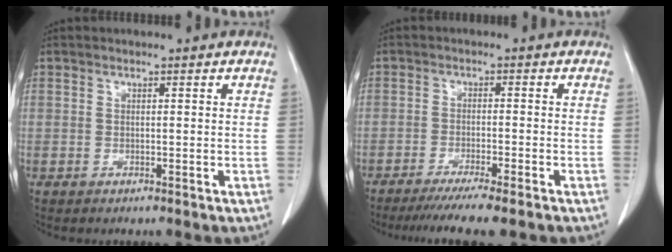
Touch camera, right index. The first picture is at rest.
{"total": 8.3, "force": [-6.8, -0.4, 4.8], "torque": [-0.060, -0.021, -0.105]}